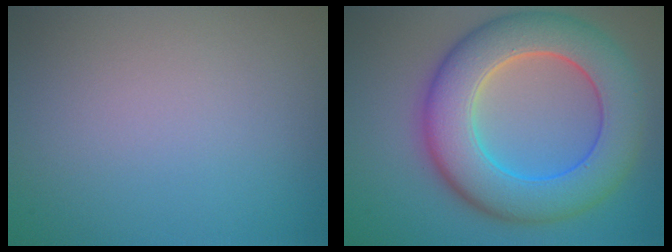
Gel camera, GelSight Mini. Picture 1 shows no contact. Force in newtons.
{"total": 10.1, "press": 10.1, "slide": 0.7}